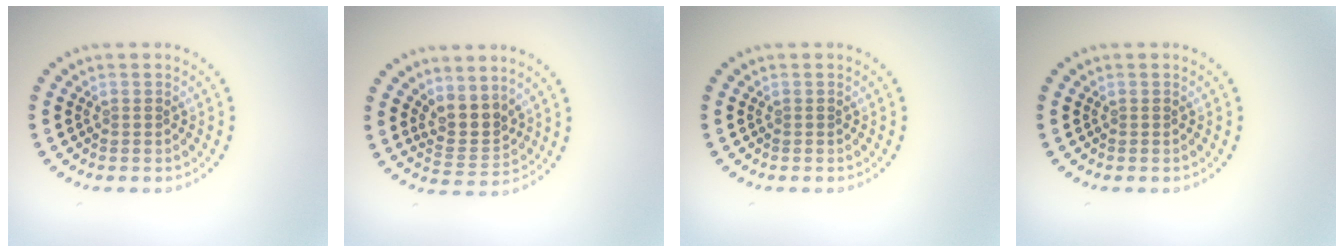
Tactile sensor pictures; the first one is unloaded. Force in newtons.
{"total": 2.9, "press": 2.2, "slide": 1.9}
{"total": 0.0}
{"total": 0.0}